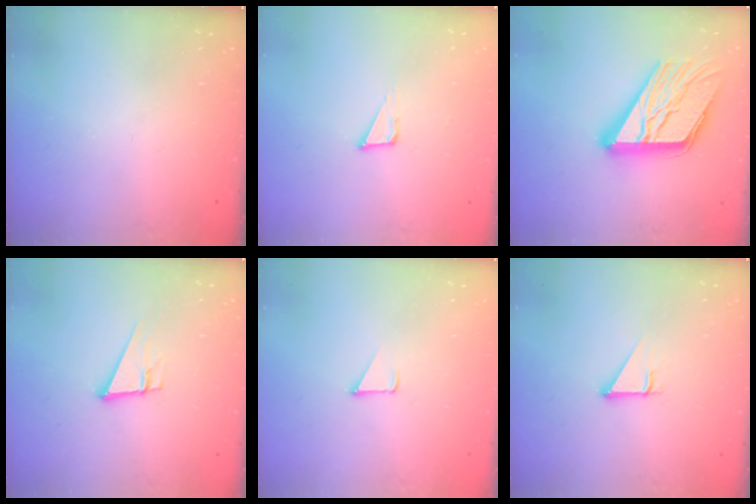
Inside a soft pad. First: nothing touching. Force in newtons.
{"total": 3.8, "press": 3.7, "slide": 0.9}
{"total": 22.9, "press": 22.8, "slide": 2.3}
{"total": 9.0, "press": 8.3, "slide": 3.3}
{"total": 2.4, "press": 2.4, "slide": 0.2}
{"total": 2.9, "press": 2.8, "slide": 0.2}